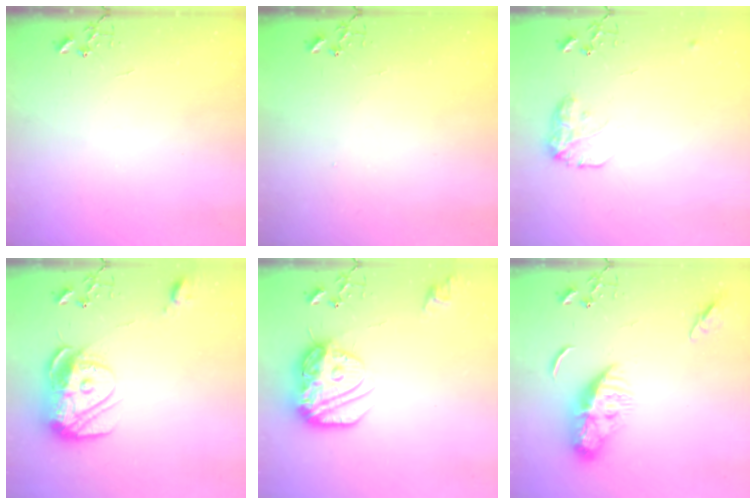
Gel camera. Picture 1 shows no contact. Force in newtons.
{"total": 1.3, "press": 1.2, "slide": 0.1}
{"total": 10.8, "press": 10.8, "slide": 0.6}
{"total": 14.9, "press": 14.9, "slide": 1.4}
{"total": 16.5, "press": 16.5, "slide": 1.6}
{"total": 11.4, "press": 11.3, "slide": 1.0}